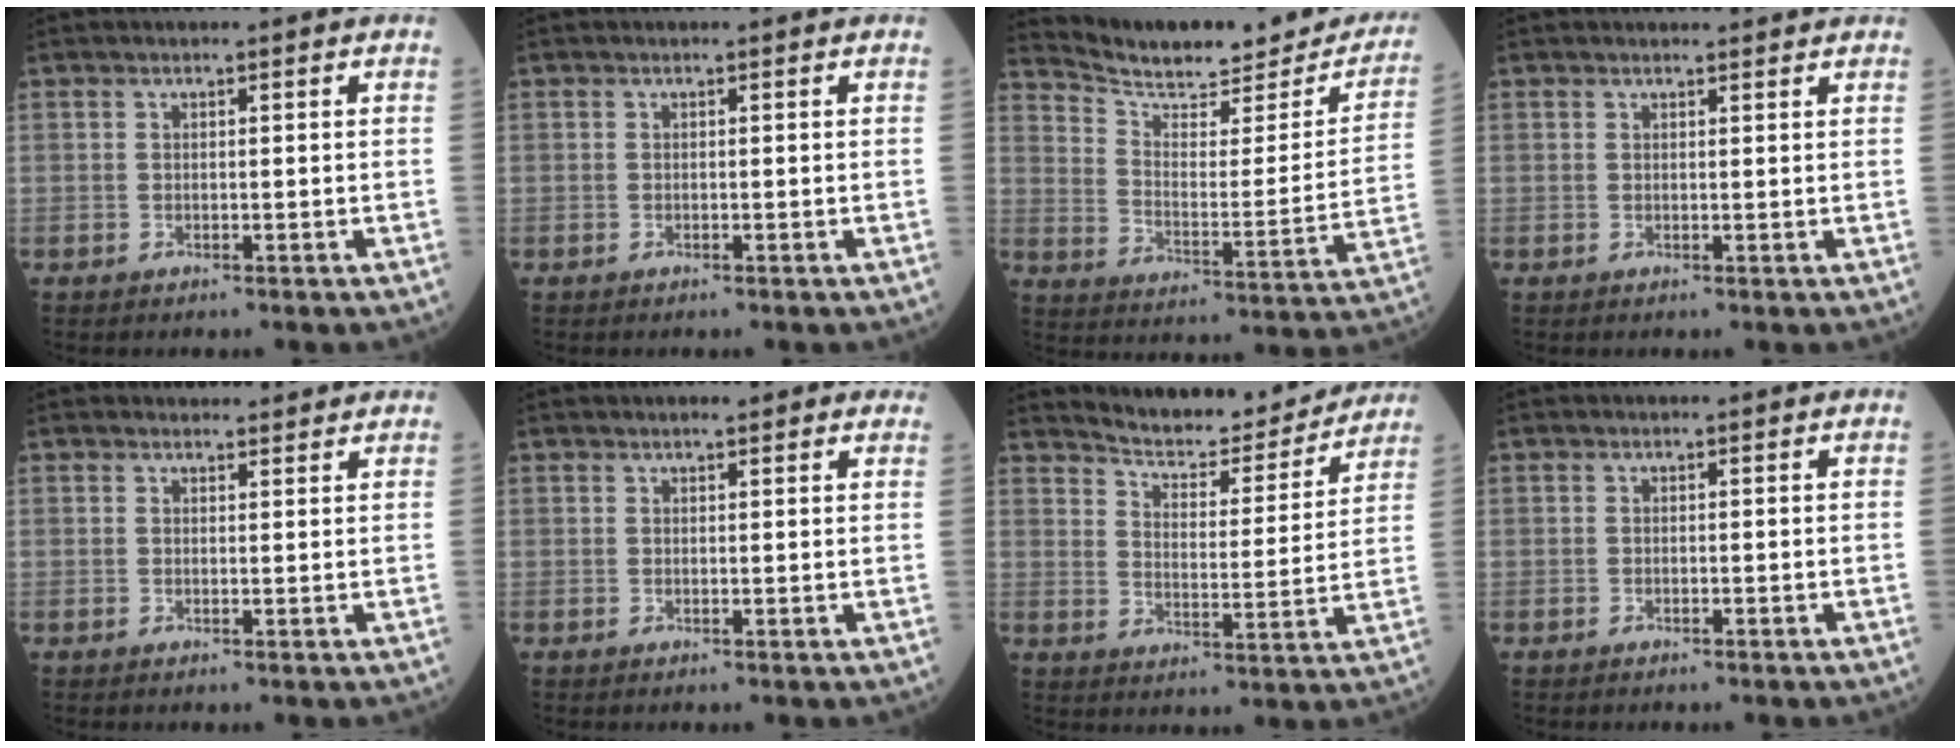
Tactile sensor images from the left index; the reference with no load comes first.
{"total": 0.0}
{"total": 21.4, "force": [19.4, 5.7, 7.0], "torque": [-0.095, -0.035, 0.256]}
{"total": 2.1, "force": [2.1, 0.4, 0.3], "torque": [-0.011, 0.005, 0.026]}
{"total": 4.1, "force": [3.9, 1.0, 0.6], "torque": [-0.008, 0.012, 0.047]}
{"total": 4.5, "force": [3.8, 1.2, 2.1], "torque": [-0.021, 0.016, 0.040]}
{"total": 14.8, "force": [14.1, 2.8, 3.5], "torque": [-0.049, -0.016, 0.191]}
{"total": 0.0}